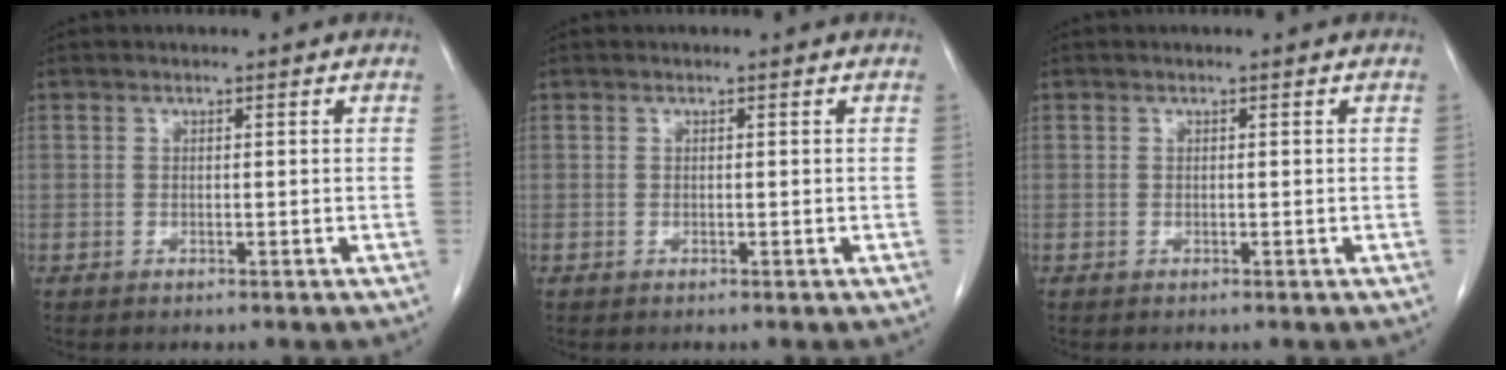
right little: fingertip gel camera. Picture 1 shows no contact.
{"total": 0.0}
{"total": 0.0}